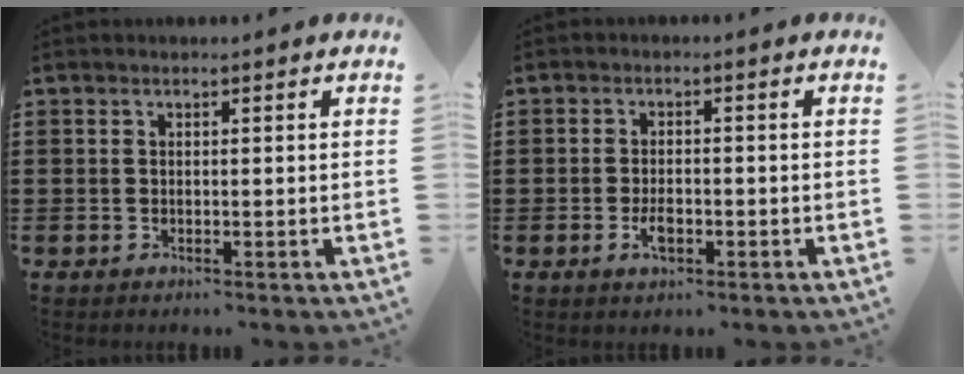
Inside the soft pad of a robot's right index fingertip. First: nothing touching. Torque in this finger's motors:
{"motor_torque": [1.03, 1.11, 0.08, 0.02]}